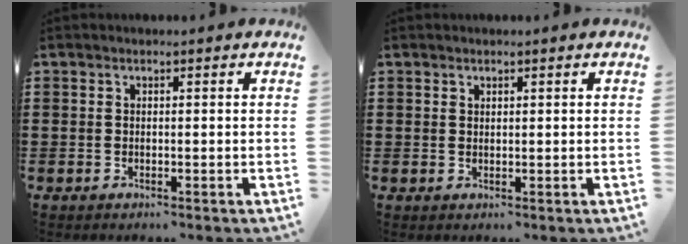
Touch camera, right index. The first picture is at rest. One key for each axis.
{"total": 0.7, "fx": 0.6, "fy": 0.4, "fz": 0.2, "tx": -0.004, "ty": 0.002, "tz": 0.011}